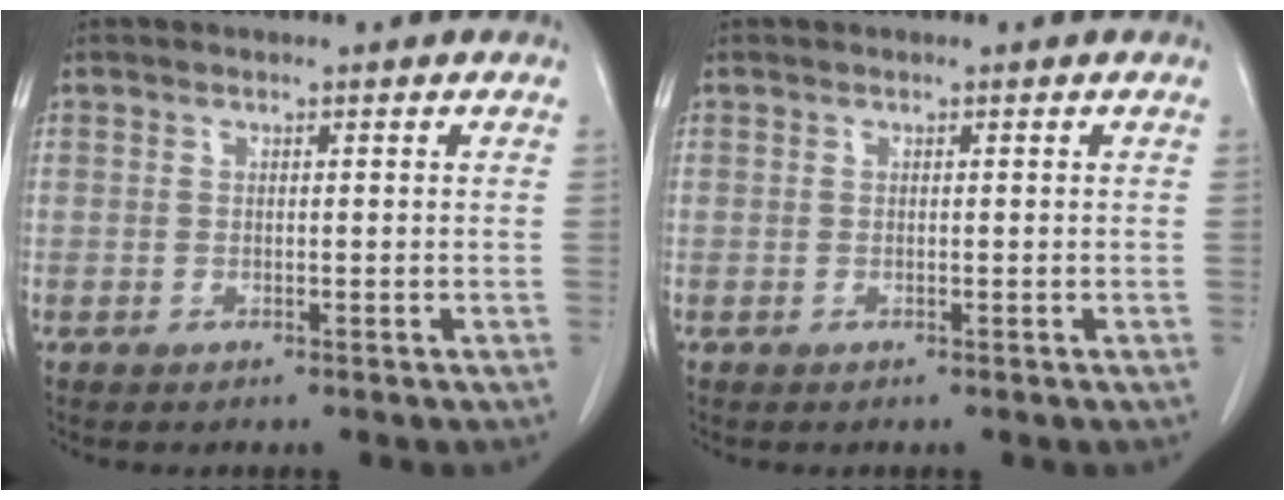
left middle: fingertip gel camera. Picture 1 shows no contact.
{"total": 0.0}